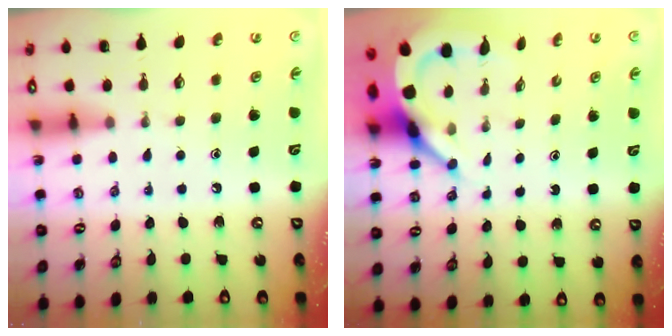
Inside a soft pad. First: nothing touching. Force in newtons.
{"total": 7.7, "press": 7.7, "slide": 0.7}